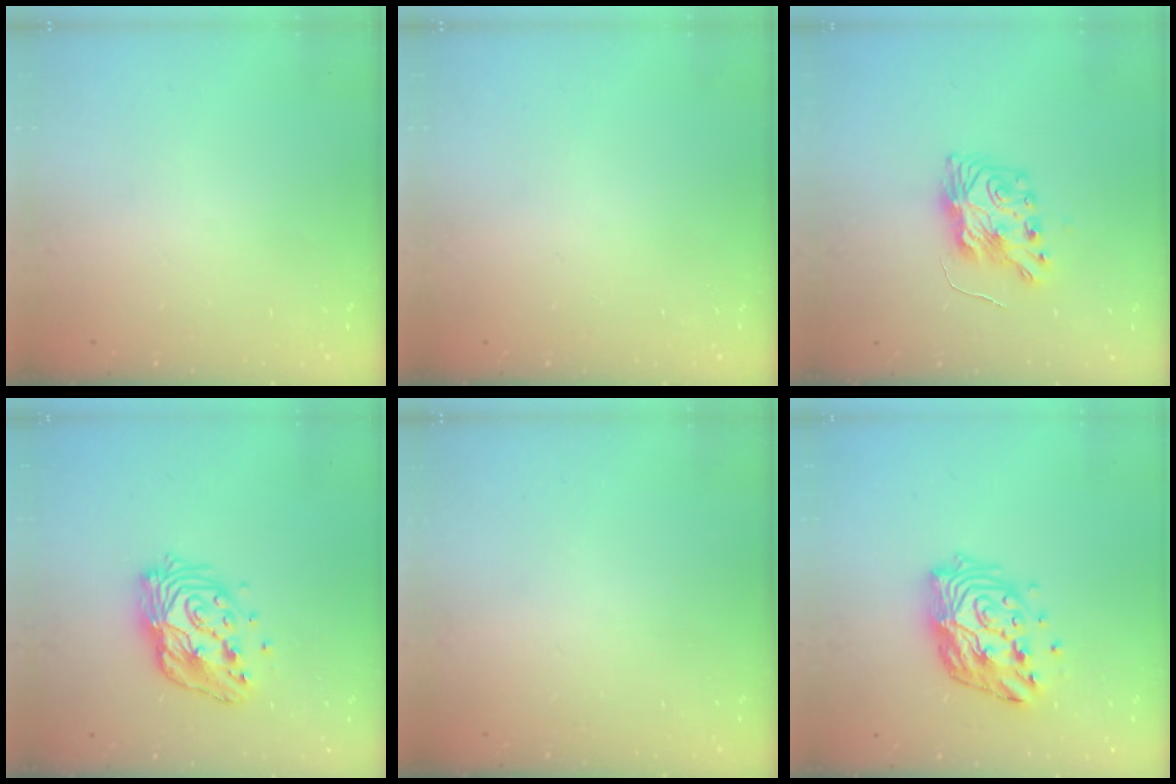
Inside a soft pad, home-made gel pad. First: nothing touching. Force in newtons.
{"total": 0.0}
{"total": 8.5, "press": 8.4, "slide": 0.4}
{"total": 14.7, "press": 14.6, "slide": 1.2}
{"total": 0.0}
{"total": 15.0, "press": 14.9, "slide": 1.6}